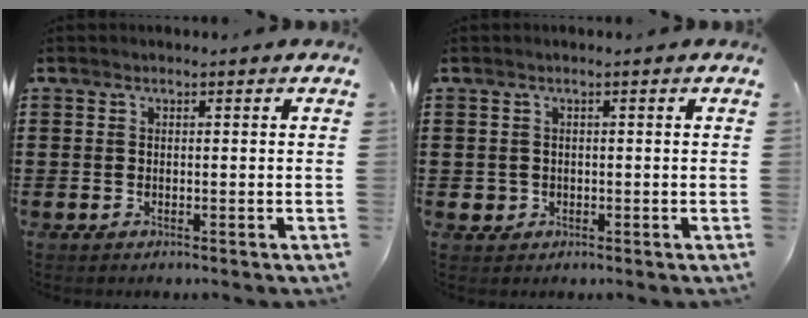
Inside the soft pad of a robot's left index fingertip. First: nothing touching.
{"total": 1.0, "force": [0.0, 1.0, 0.2], "torque": [-0.008, 0.005, -0.002]}